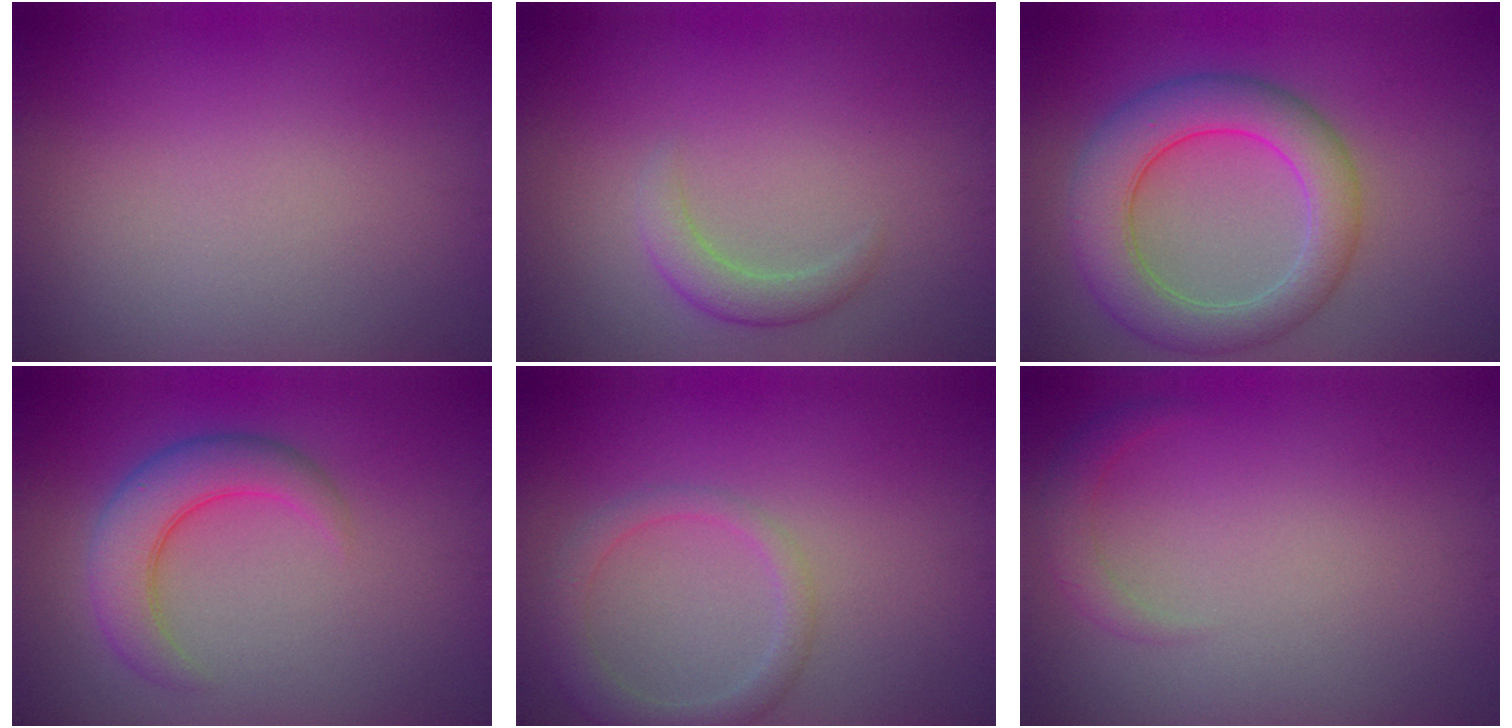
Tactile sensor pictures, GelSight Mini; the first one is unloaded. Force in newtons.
{"total": 2.0, "press": 1.9, "slide": 0.2}
{"total": 6.7, "press": 6.7, "slide": 0.2}
{"total": 4.6, "press": 4.6, "slide": 0.1}
{"total": 2.7, "press": 2.7, "slide": 0.1}
{"total": 1.5, "press": 1.5, "slide": 0.1}